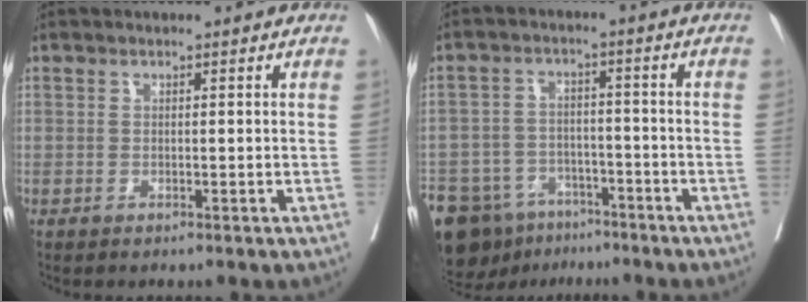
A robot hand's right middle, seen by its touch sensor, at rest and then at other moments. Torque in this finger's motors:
{"motor_torque": [0.52, -0.19, 1.05, 0.21]}